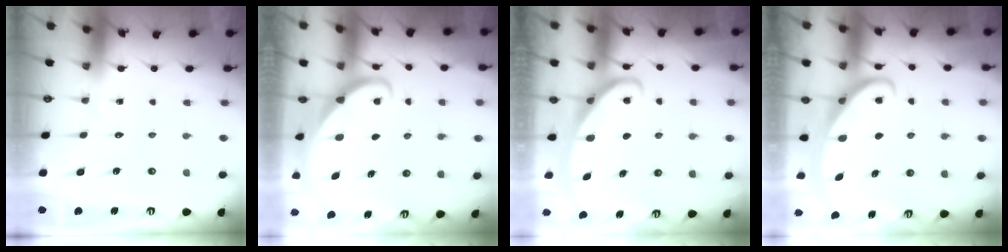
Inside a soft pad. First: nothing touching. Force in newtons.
{"total": 2.0, "press": 2.0, "slide": 0.2}
{"total": 2.8, "press": 2.8, "slide": 0.4}
{"total": 2.6, "press": 2.6, "slide": 0.4}